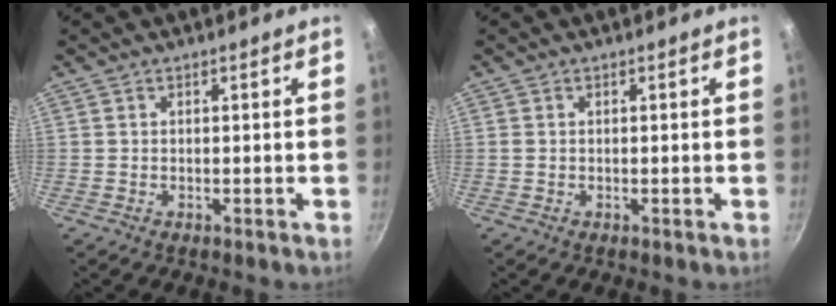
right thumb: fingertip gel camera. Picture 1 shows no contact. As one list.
[{"total": 0.6, "force": [0.1, 0.5, 0.2], "torque": [-0.004, 0.001, 0.000]}]